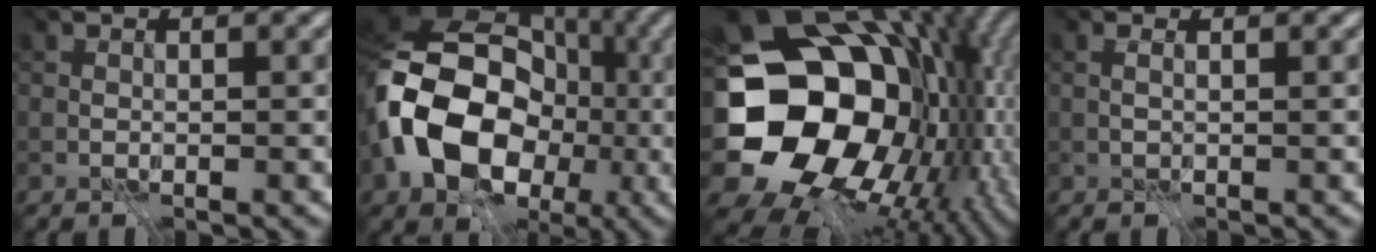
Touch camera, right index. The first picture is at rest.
{"total": 14.4, "force": [-5.2, 10.2, 8.7], "torque": [-0.173, -0.017, -0.076]}
{"total": 17.4, "force": [-1.6, 14.5, 9.4], "torque": [-0.200, -0.045, 0.027]}
{"total": 2.4, "force": [1.0, 1.2, 1.8], "torque": [-0.010, 0.025, -0.009]}